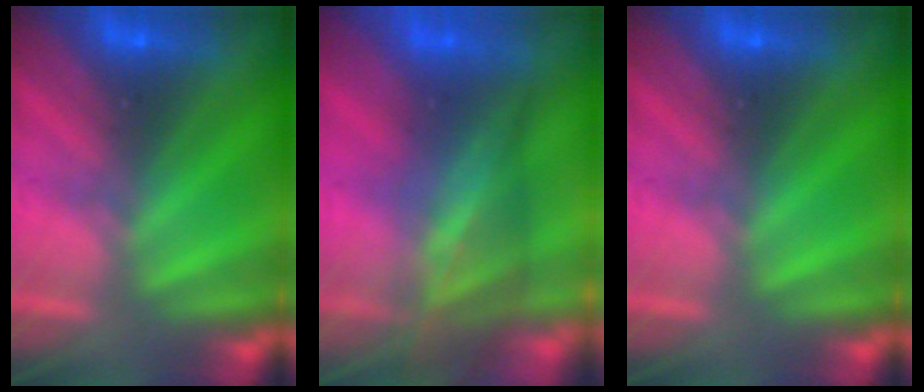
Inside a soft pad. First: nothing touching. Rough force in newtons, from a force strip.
{"total": 10.6}
{"total": 0.0}